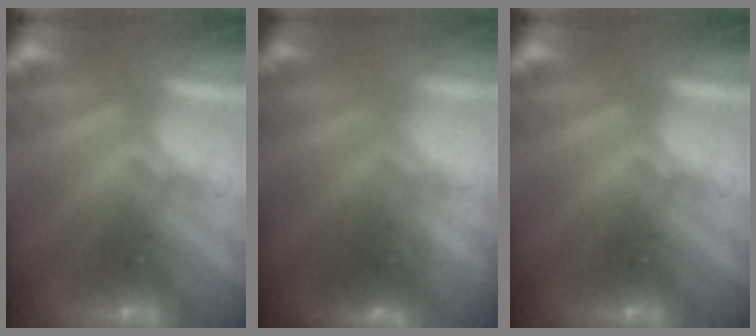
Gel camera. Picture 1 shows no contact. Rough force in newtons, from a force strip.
{"total": 3.5}
{"total": 0.0}